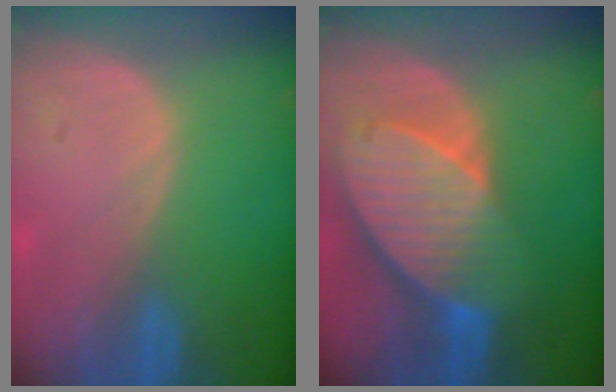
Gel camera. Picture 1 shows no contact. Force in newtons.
{"total": 10.2, "press": 8.9, "slide": 5.0}